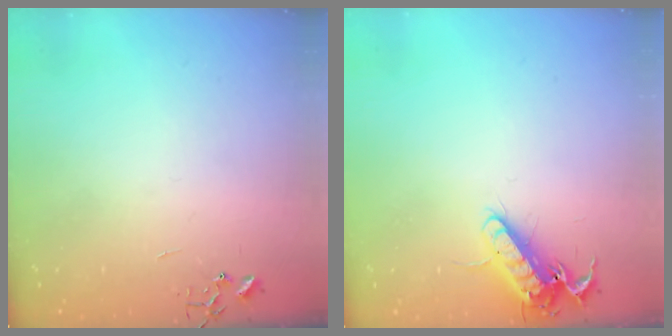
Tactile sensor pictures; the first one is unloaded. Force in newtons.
{"total": 13.5, "press": 13.3, "slide": 1.9}